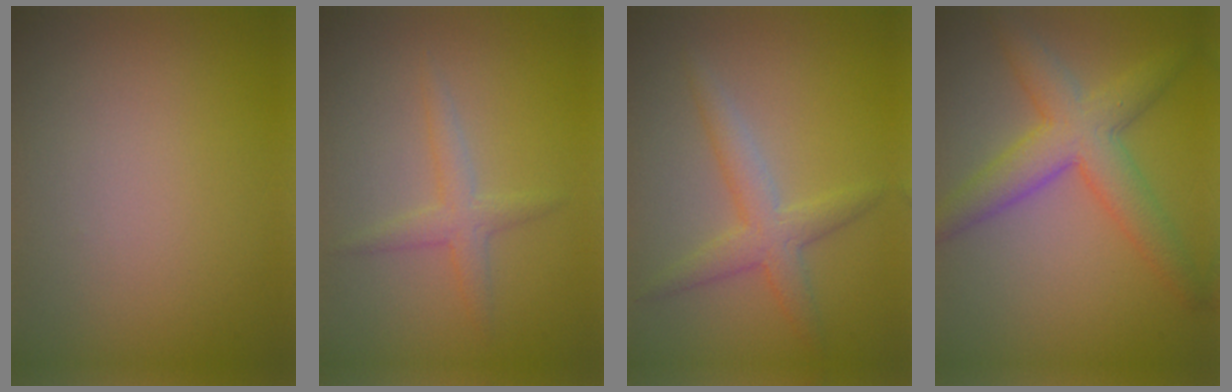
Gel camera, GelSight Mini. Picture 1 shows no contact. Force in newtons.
{"total": 2.0, "press": 2.0, "slide": 0.1}
{"total": 3.1, "press": 3.1, "slide": 0.1}
{"total": 5.8, "press": 5.8, "slide": 0.2}